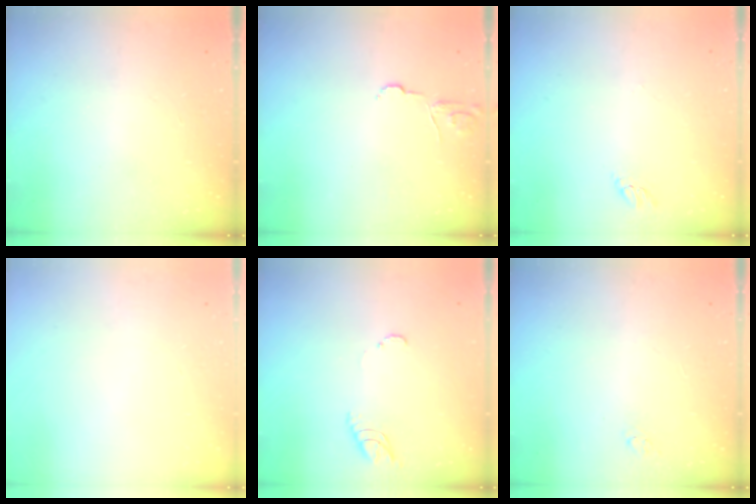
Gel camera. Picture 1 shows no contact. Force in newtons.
{"total": 6.0, "press": 6.0, "slide": 0.4}
{"total": 1.9, "press": 1.9, "slide": 0.2}
{"total": 0.0}
{"total": 3.9, "press": 3.9, "slide": 0.3}
{"total": 3.3, "press": 3.3, "slide": 0.4}